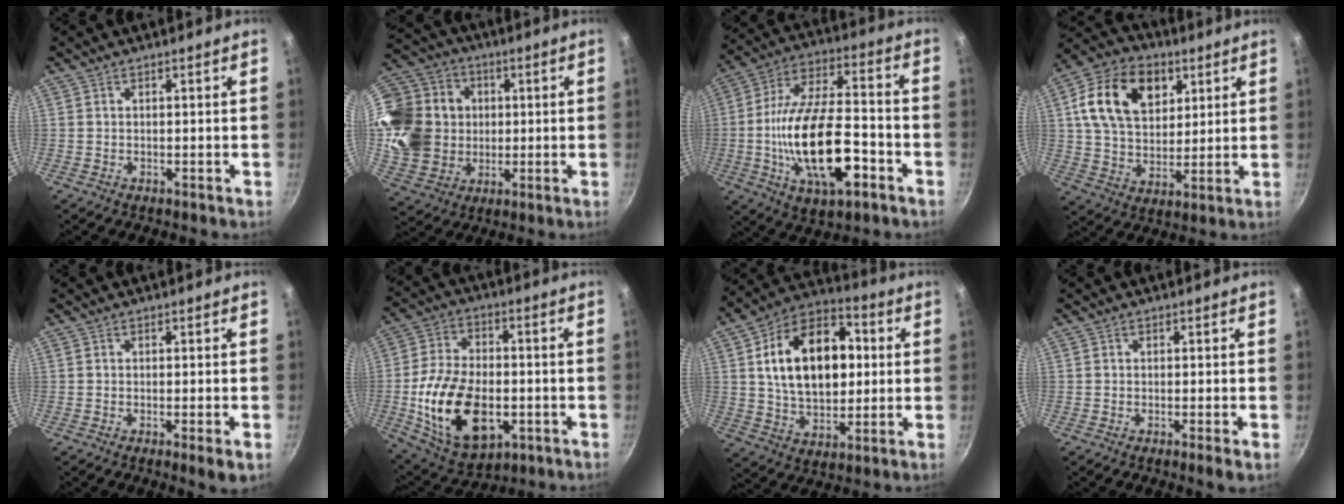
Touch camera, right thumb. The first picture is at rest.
{"total": 21.0, "force": [2.2, 18.0, 10.6], "torque": [-0.199, 0.016, 0.053]}
{"total": 21.5, "force": [-6.1, 9.7, 18.1], "torque": [-0.319, 0.031, -0.107]}
{"total": 17.9, "force": [6.2, 12.4, 11.3], "torque": [-0.174, -0.006, 0.098]}
{"total": 2.9, "force": [-1.1, 0.3, 2.7], "torque": [-0.053, -0.004, -0.017]}
{"total": 20.3, "force": [-4.3, 12.4, 15.4], "torque": [-0.270, 0.017, -0.061]}
{"total": 21.4, "force": [3.2, 14.0, 15.9], "torque": [-0.229, 0.018, 0.044]}
{"total": 1.9, "force": [-0.8, 0.0, 1.7], "torque": [-0.041, -0.002, -0.015]}